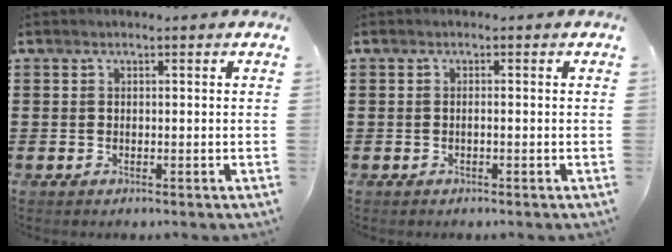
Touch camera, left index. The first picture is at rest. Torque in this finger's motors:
{"motor_torque": [-0.06, 0.08, 0.01, -0.01]}